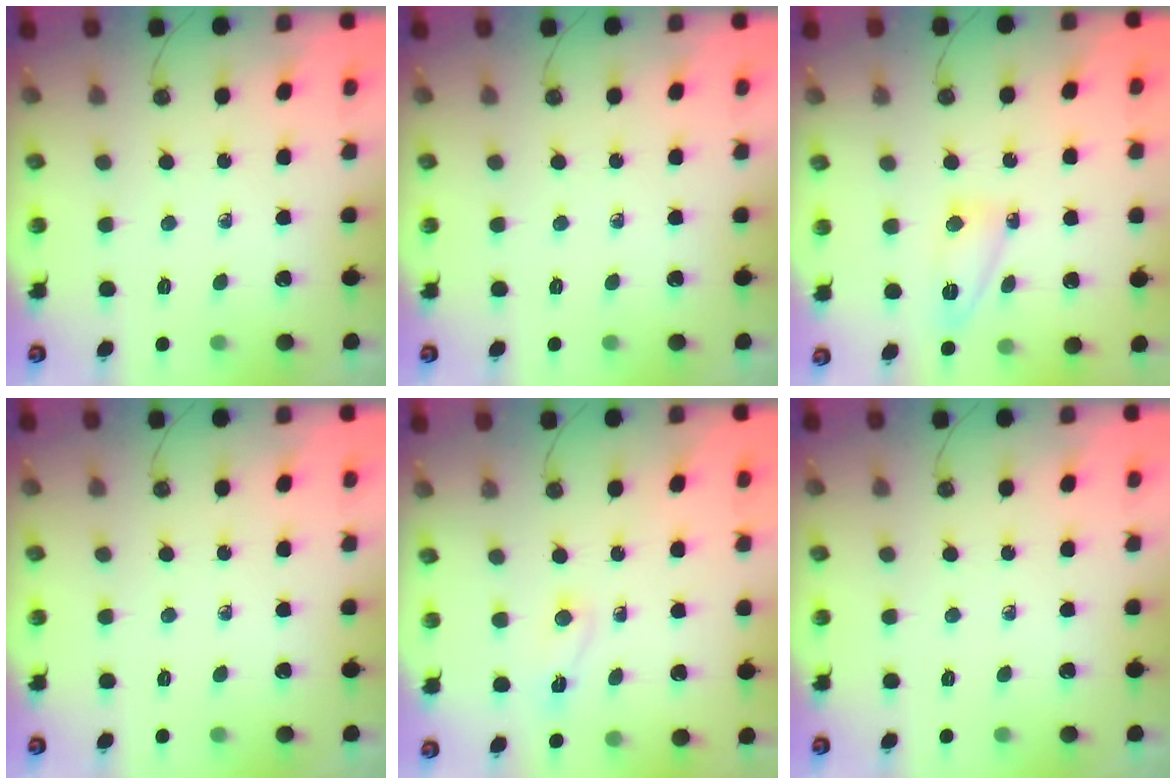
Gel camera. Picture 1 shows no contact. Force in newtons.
{"total": 0.0}
{"total": 9.1, "press": 6.2, "slide": 6.6}
{"total": 0.0}
{"total": 2.4, "press": 2.1, "slide": 1.1}
{"total": 0.0}